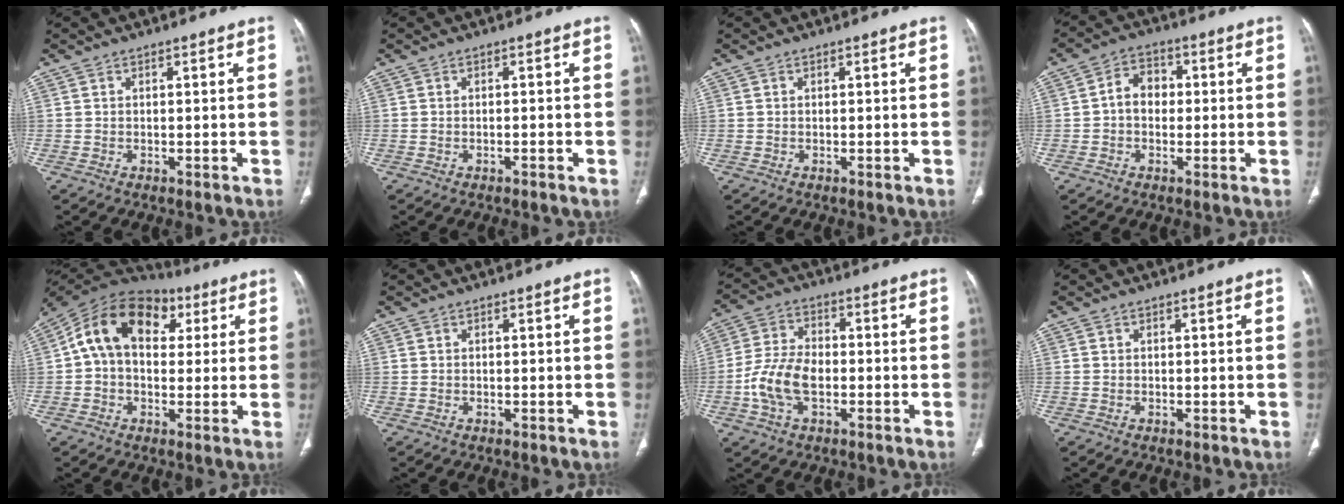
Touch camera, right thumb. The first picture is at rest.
{"total": 0.6, "force": [-0.4, 0.1, 0.4], "torque": [-0.014, 0.004, -0.004]}
{"total": 0.0}
{"total": 5.7, "force": [-0.2, 4.6, 3.4], "torque": [-0.036, 0.018, -0.012]}
{"total": 16.0, "force": [4.0, 11.0, 10.9], "torque": [-0.163, 0.033, 0.056]}
{"total": 0.0}
{"total": 9.6, "force": [-2.5, 5.7, 7.4], "torque": [-0.152, 0.019, -0.050]}
{"total": 0.0}